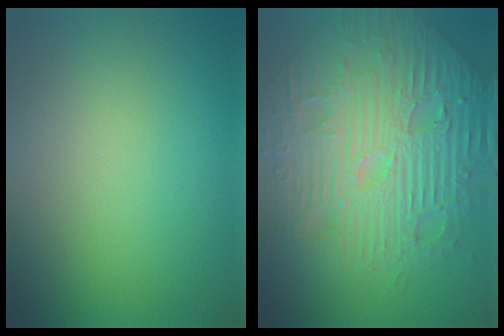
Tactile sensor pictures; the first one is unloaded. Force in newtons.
{"total": 11.8, "press": 7.8, "slide": 8.8}